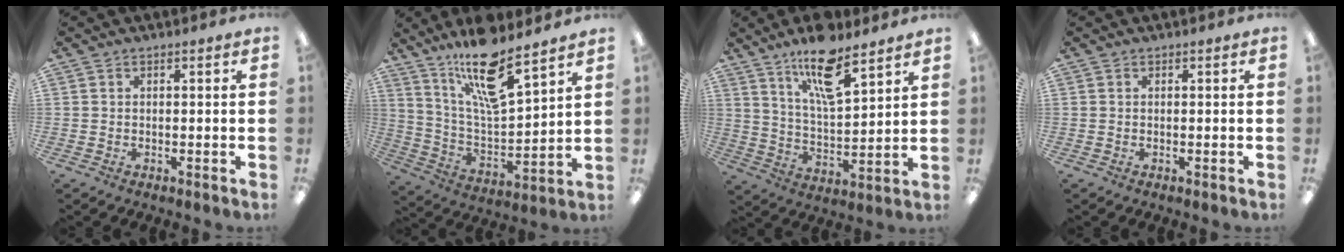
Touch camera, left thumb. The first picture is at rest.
{"total": 16.6, "force": [12.4, 4.2, 10.1], "torque": [-0.182, -0.073, 0.208]}
{"total": 15.0, "force": [10.4, 5.0, 9.6], "torque": [-0.159, -0.046, 0.174]}
{"total": 0.0}